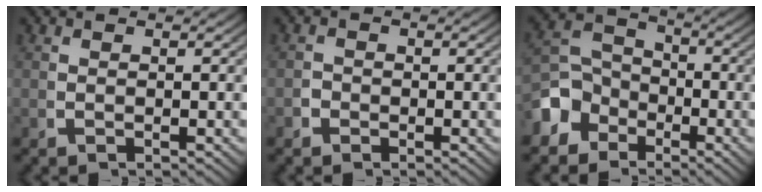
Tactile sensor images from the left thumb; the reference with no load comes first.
{"total": 0.9, "force": [-0.6, 0.7, 0.1], "torque": [0.001, -0.004, -0.015]}
{"total": 6.5, "force": [-2.3, 5.2, 3.2], "torque": [-0.060, -0.021, -0.034]}